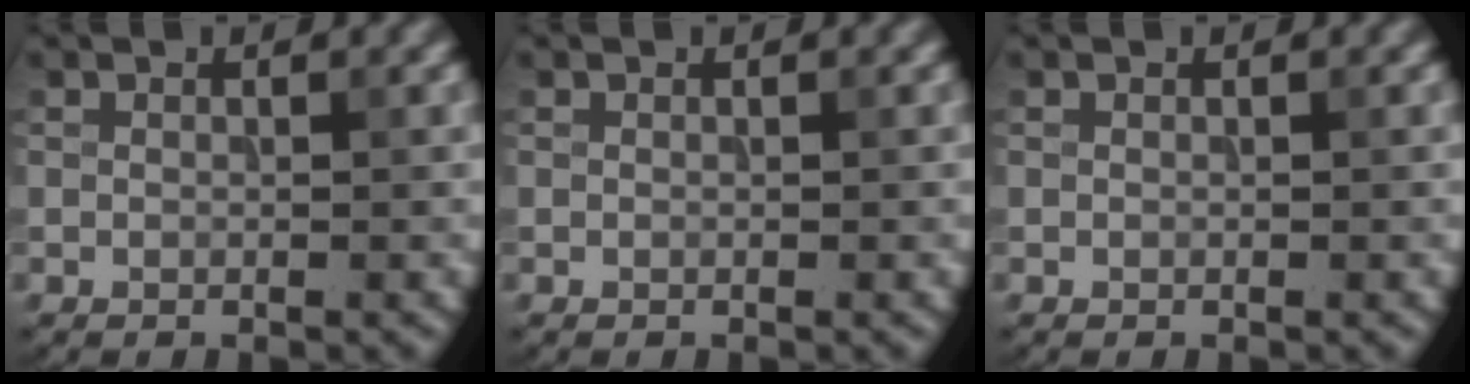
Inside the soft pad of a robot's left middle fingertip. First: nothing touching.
{"total": 0.0}
{"total": 0.0}